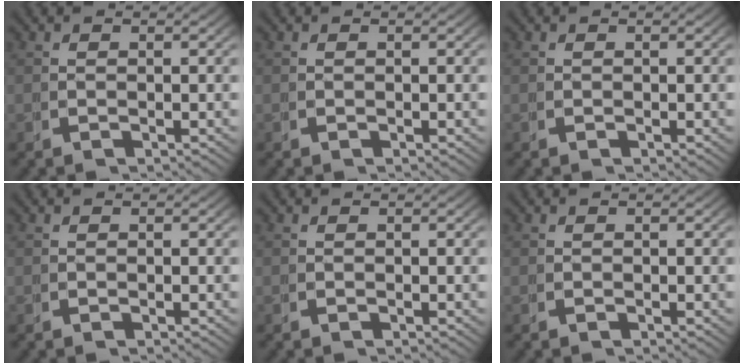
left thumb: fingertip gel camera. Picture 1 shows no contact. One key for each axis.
{"total": 0.0}
{"total": 0.0}
{"total": 0.0}
{"total": 0.0}
{"total": 0.0}